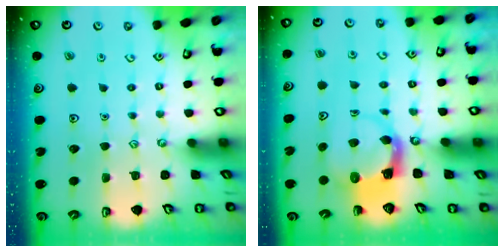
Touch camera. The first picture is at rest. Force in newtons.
{"total": 3.8, "press": 3.8, "slide": 0.6}